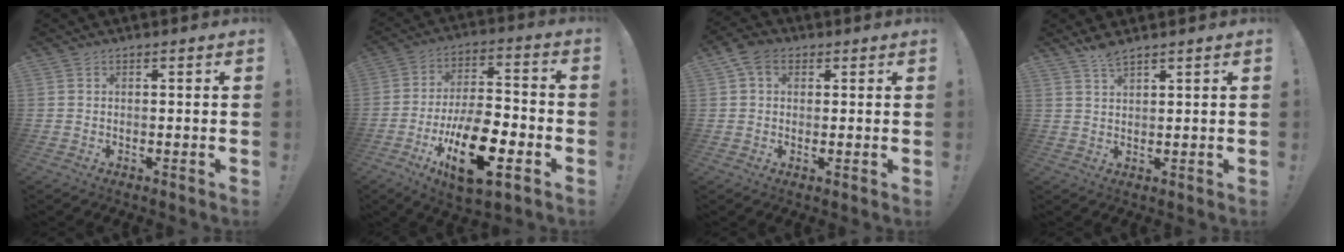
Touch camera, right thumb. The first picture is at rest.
{"total": 19.9, "force": [-8.8, 8.5, 15.7], "torque": [-0.275, 0.046, -0.139]}
{"total": 5.8, "force": [2.1, 4.2, 3.4], "torque": [-0.055, 0.000, 0.044]}
{"total": 3.6, "force": [3.0, 0.5, 1.9], "torque": [-0.031, -0.019, 0.052]}